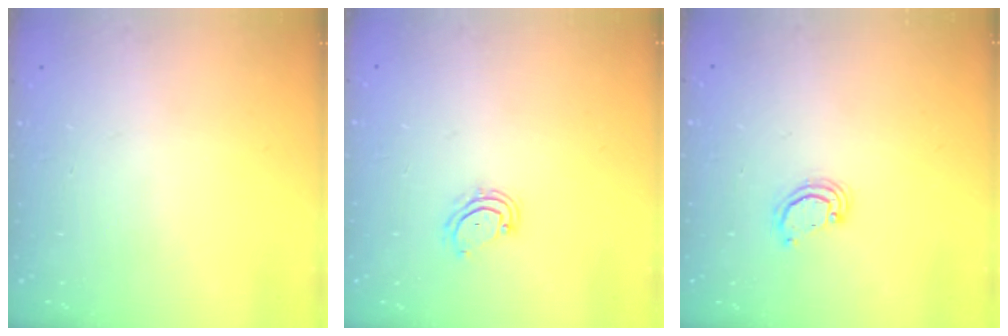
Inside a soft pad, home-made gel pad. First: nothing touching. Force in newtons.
{"total": 4.1, "press": 4.1, "slide": 0.3}
{"total": 2.0, "press": 2.0, "slide": 0.2}